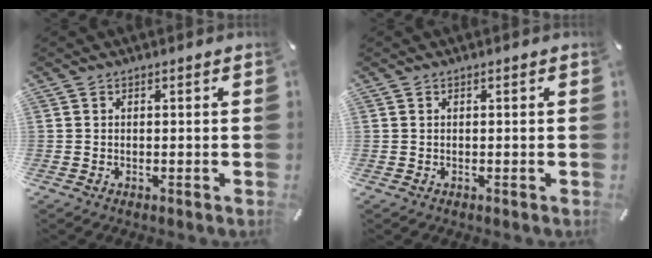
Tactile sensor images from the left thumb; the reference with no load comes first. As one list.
[{"total": 0.0}]